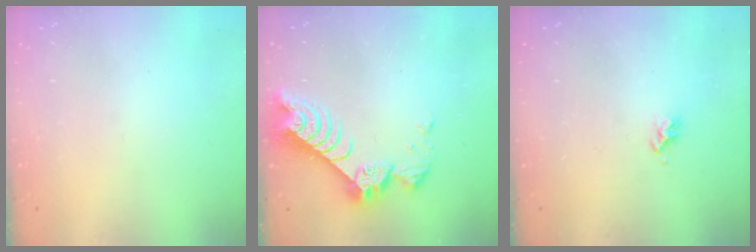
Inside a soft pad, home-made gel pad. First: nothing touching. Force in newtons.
{"total": 9.9, "press": 9.9, "slide": 0.9}
{"total": 2.7, "press": 2.7, "slide": 0.3}